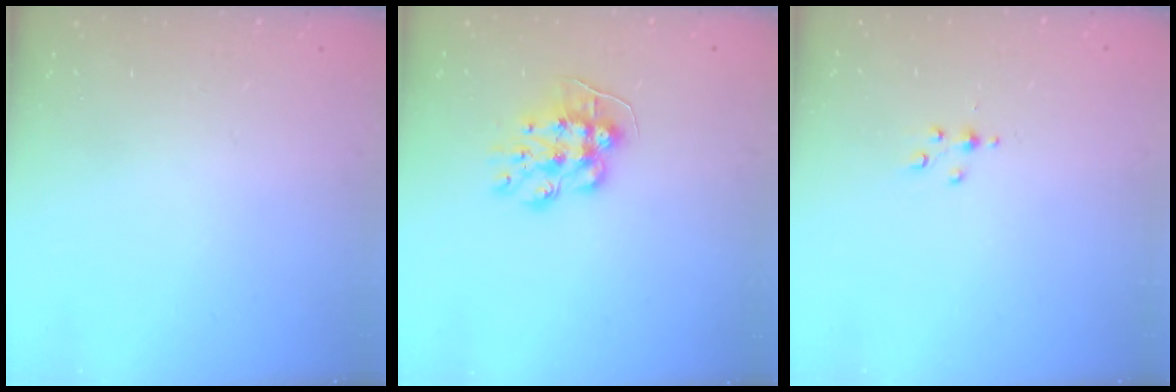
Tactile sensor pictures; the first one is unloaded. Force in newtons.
{"total": 9.8, "press": 9.8, "slide": 0.1}
{"total": 2.7, "press": 2.7, "slide": 0.4}